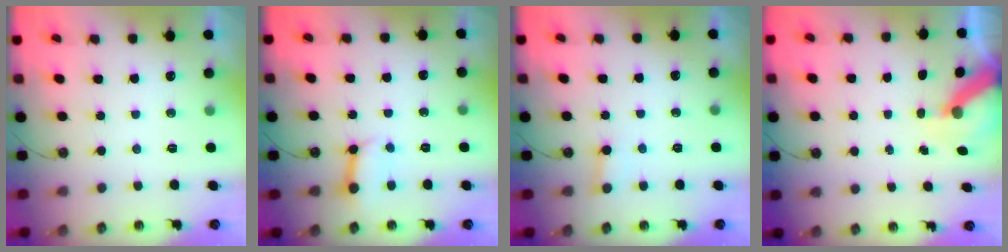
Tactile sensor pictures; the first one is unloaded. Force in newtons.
{"total": 5.6, "press": 5.6, "slide": 0.7}
{"total": 2.2, "press": 2.2, "slide": 0.1}
{"total": 8.0, "press": 7.9, "slide": 1.0}